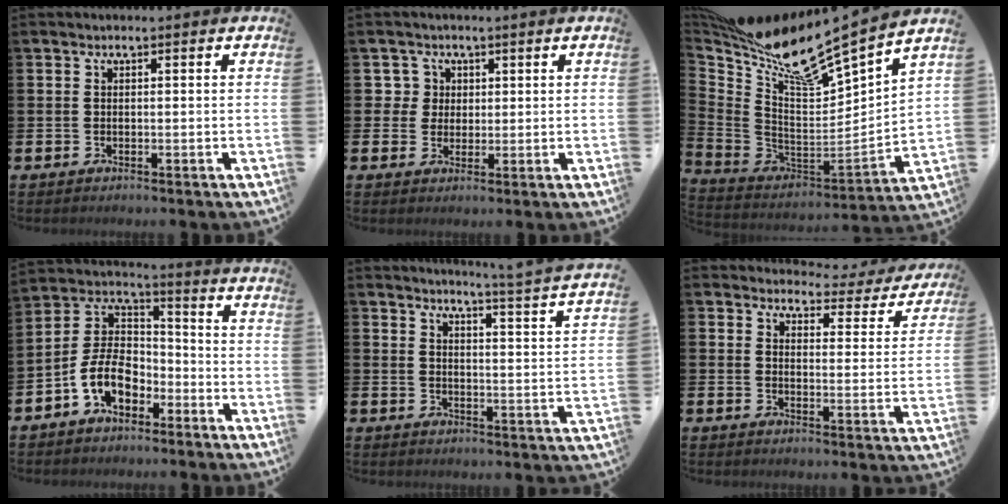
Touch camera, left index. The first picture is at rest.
{"total": 3.4, "force": [1.5, 3.1, 0.4], "torque": [-0.006, 0.008, 0.023]}
{"total": 15.2, "force": [12.6, 2.1, 8.1], "torque": [-0.191, -0.075, 0.208]}
{"total": 8.4, "force": [-4.7, 5.3, 4.6], "torque": [-0.120, 0.007, -0.098]}
{"total": 3.8, "force": [3.5, -1.1, 0.9], "torque": [-0.020, -0.040, 0.052]}
{"total": 3.3, "force": [3.0, 1.1, 0.4], "torque": [-0.016, -0.031, 0.045]}